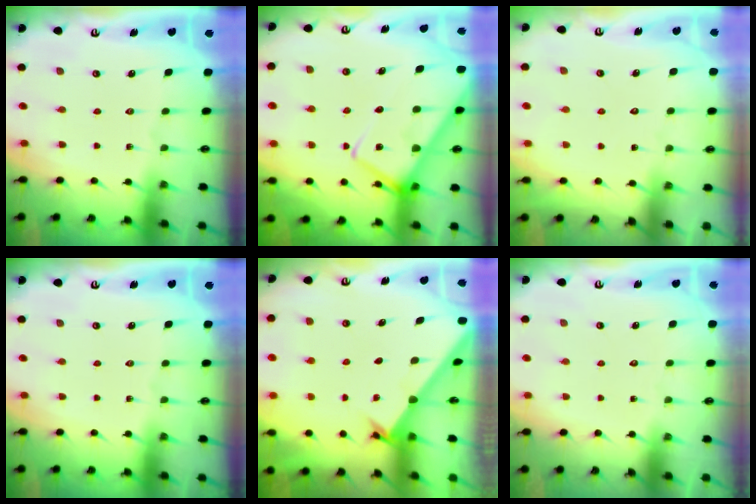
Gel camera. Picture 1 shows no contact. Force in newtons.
{"total": 13.2, "press": 13.1, "slide": 1.3}
{"total": 4.8, "press": 4.8, "slide": 0.5}
{"total": 0.0}
{"total": 1.7, "press": 1.7, "slide": 0.1}
{"total": 1.7, "press": 1.7, "slide": 0.1}